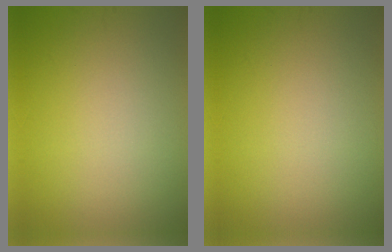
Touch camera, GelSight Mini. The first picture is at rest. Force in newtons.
{"total": 0.0}